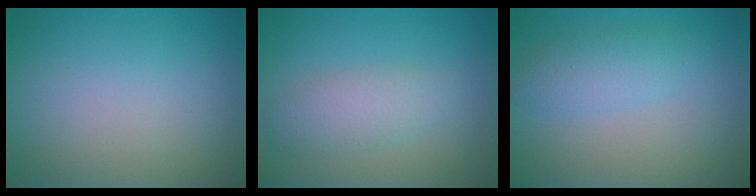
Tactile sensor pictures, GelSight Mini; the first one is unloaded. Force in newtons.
{"total": 2.7, "press": 2.7, "slide": 0.0}
{"total": 2.4, "press": 2.4, "slide": 0.2}